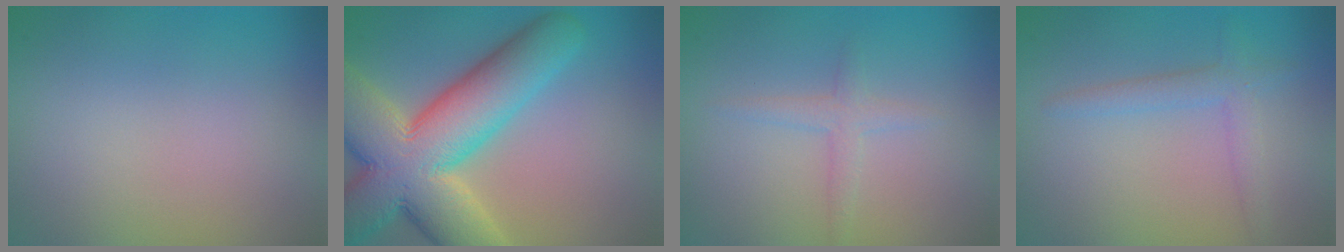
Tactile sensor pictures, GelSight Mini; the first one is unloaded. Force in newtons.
{"total": 13.9, "press": 13.8, "slide": 1.0}
{"total": 1.6, "press": 1.6, "slide": 0.1}
{"total": 1.3, "press": 1.3, "slide": 0.1}